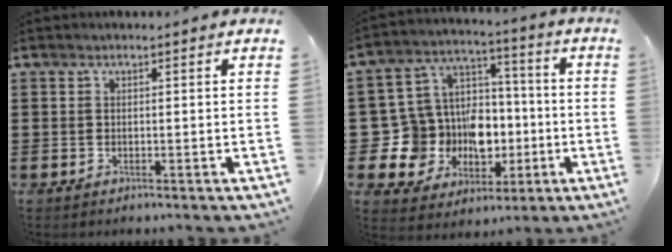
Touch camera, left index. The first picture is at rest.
{"total": 11.8, "force": [-1.8, 10.8, 4.6], "torque": [-0.142, -0.013, -0.021]}